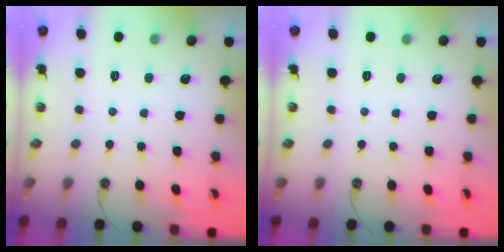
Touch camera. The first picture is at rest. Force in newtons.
{"total": 0.0}